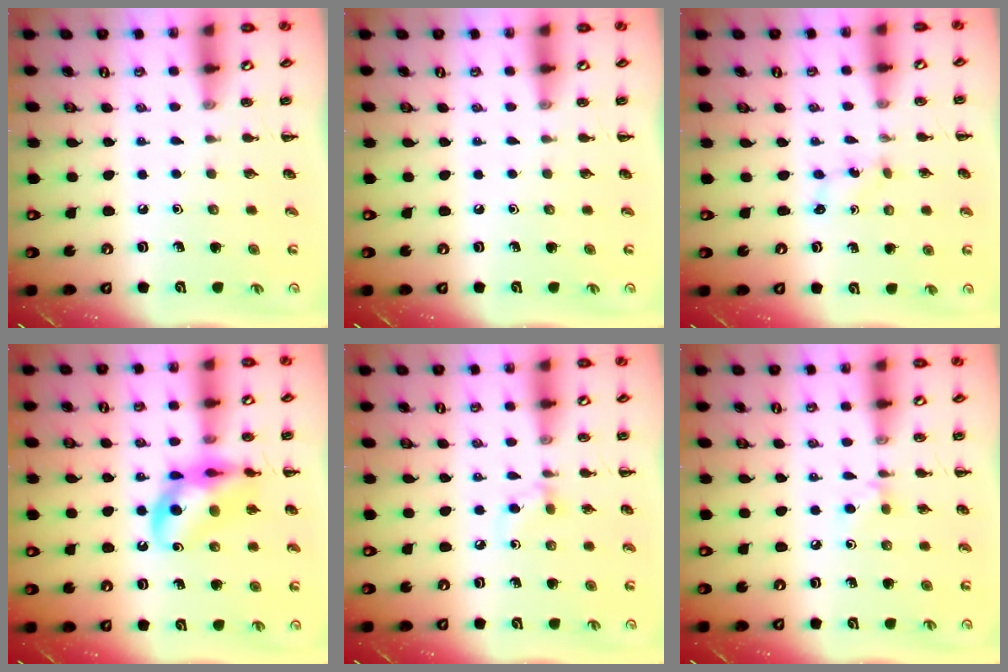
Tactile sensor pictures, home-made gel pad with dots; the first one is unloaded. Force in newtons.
{"total": 0.0}
{"total": 1.0, "press": 0.9, "slide": 0.4}
{"total": 13.3, "press": 13.0, "slide": 2.6}
{"total": 5.2, "press": 4.8, "slide": 2.1}
{"total": 4.7, "press": 4.5, "slide": 1.6}